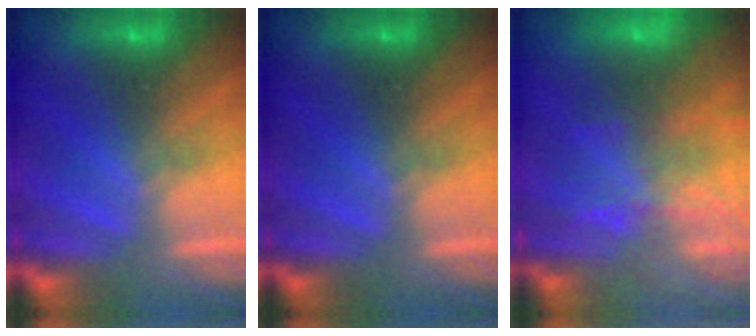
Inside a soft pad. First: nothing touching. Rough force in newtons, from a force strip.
{"total": 0.0}
{"total": 5.7}